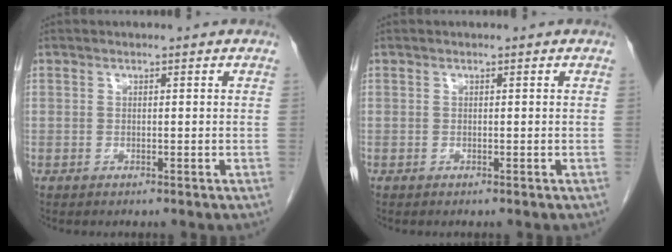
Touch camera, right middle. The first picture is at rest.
{"total": 0.0}